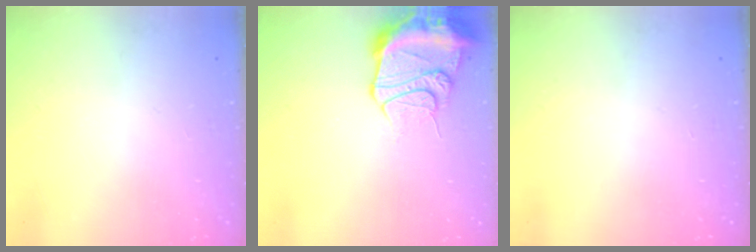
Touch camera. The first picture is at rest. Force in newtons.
{"total": 14.0, "press": 13.9, "slide": 1.7}
{"total": 0.0}